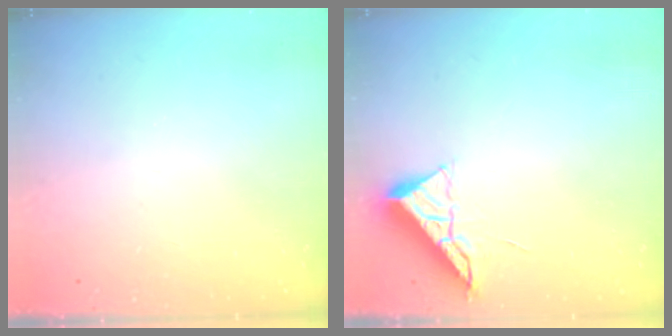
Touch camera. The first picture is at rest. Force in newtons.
{"total": 6.0, "press": 5.9, "slide": 0.6}